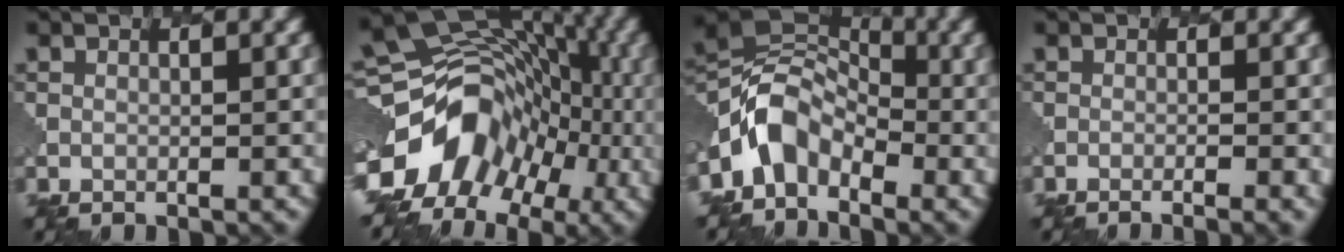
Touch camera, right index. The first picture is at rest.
{"total": 13.2, "force": [-4.7, 10.2, 6.9], "torque": [-0.115, 0.008, -0.083]}
{"total": 5.6, "force": [-2.9, 3.9, 2.8], "torque": [-0.042, 0.006, -0.067]}
{"total": 2.0, "force": [-1.0, 0.5, 1.7], "torque": [-0.012, -0.001, -0.021]}